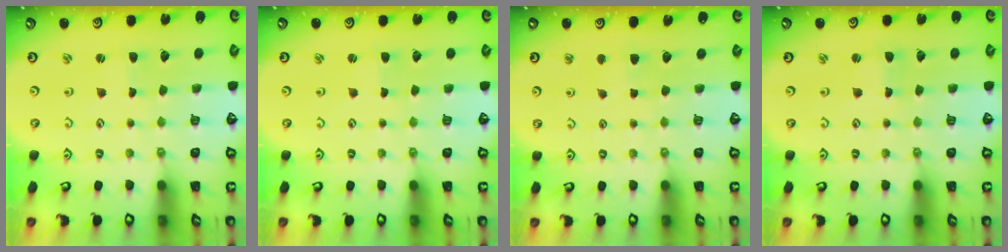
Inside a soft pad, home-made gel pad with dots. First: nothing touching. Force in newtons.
{"total": 1.1, "press": 1.1, "slide": 0.2}
{"total": 2.9, "press": 2.8, "slide": 0.4}
{"total": 0.6, "press": 0.6, "slide": 0.1}